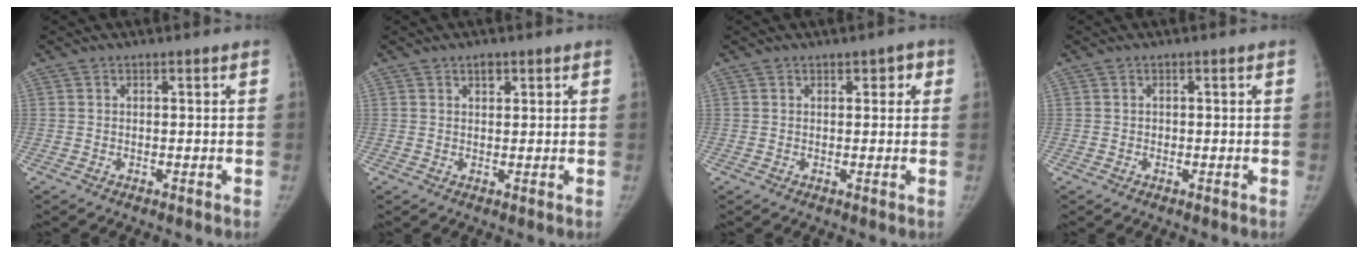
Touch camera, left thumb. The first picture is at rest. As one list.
[{"total": 1.6, "force": [1.0, 1.0, 0.9], "torque": [-0.003, -0.003, 0.013]}, {"total": 2.3, "force": [1.0, 1.4, 1.6], "torque": [0.000, 0.001, 0.010]}, {"total": 0.5, "force": [-0.1, 0.5, 0.2], "torque": [0.001, 0.002, -0.002]}]